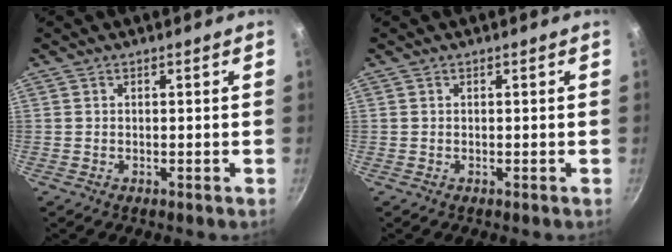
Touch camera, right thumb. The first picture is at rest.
{"total": 0.0}